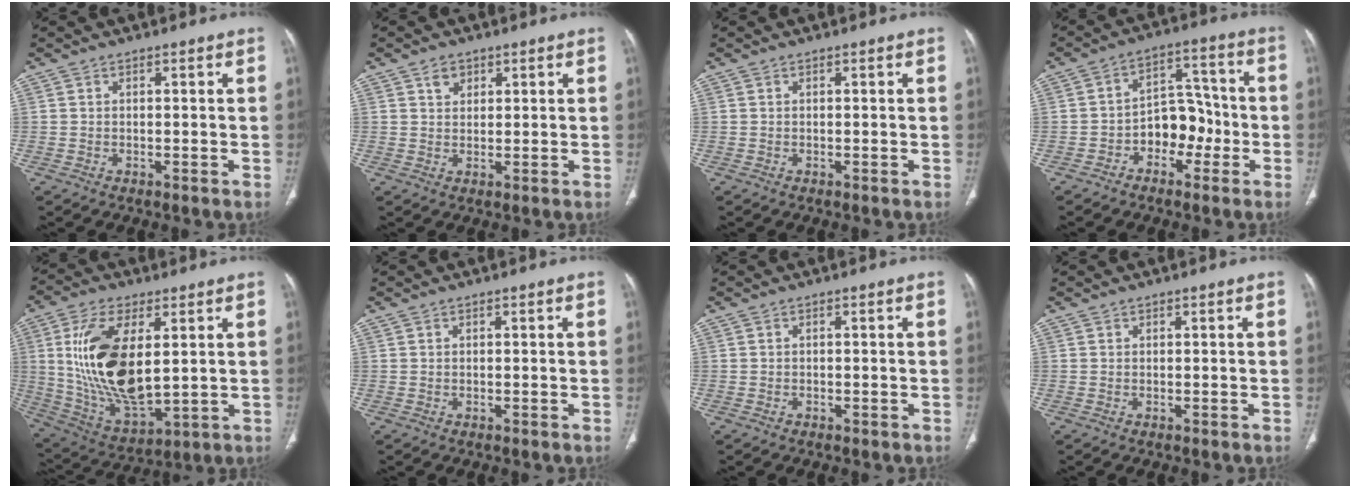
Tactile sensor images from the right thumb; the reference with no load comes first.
{"total": 2.7, "force": [1.5, 2.0, 0.9], "torque": [-0.002, -0.008, 0.024]}
{"total": 0.0}
{"total": 9.0, "force": [-3.1, 6.4, 5.5], "torque": [-0.044, 0.050, -0.056]}
{"total": 19.5, "force": [3.5, 9.3, 16.8], "torque": [-0.323, -0.022, 0.079]}
{"total": 0.0}
{"total": 0.0}
{"total": 0.0}